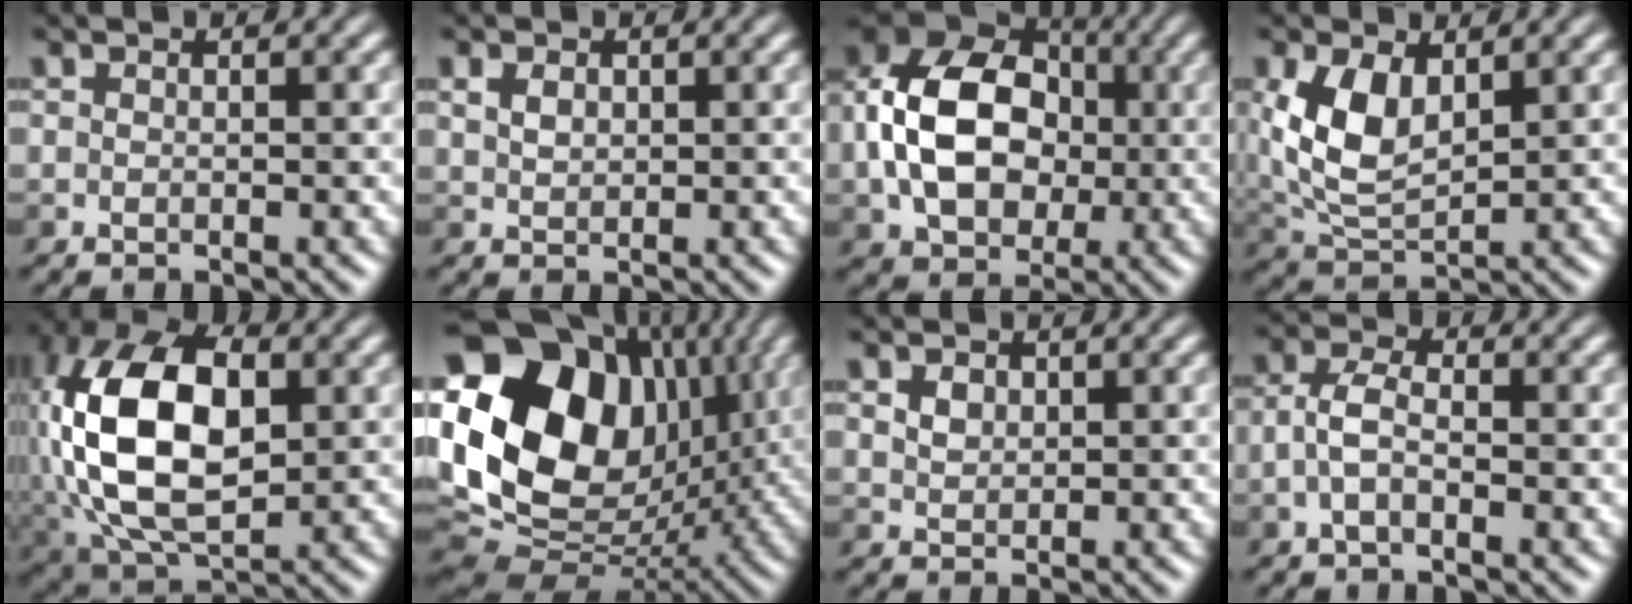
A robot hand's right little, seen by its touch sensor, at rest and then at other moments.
{"total": 1.6, "force": [0.5, 1.2, 1.0], "torque": [-0.019, 0.002, 0.012]}
{"total": 12.2, "force": [-0.4, 8.7, 8.4], "torque": [-0.178, 0.008, -0.011]}
{"total": 6.2, "force": [1.6, 3.5, 4.8], "torque": [-0.112, 0.000, 0.037]}
{"total": 15.1, "force": [0.6, 9.1, 12.1], "torque": [-0.251, 0.014, 0.005]}
{"total": 17.8, "force": [4.2, 13.0, 11.3], "torque": [-0.234, 0.011, 0.076]}
{"total": 1.4, "force": [0.6, 1.0, 0.7], "torque": [-0.014, 0.000, 0.013]}
{"total": 2.5, "force": [-0.8, 1.2, 2.0], "torque": [-0.043, 0.008, -0.023]}